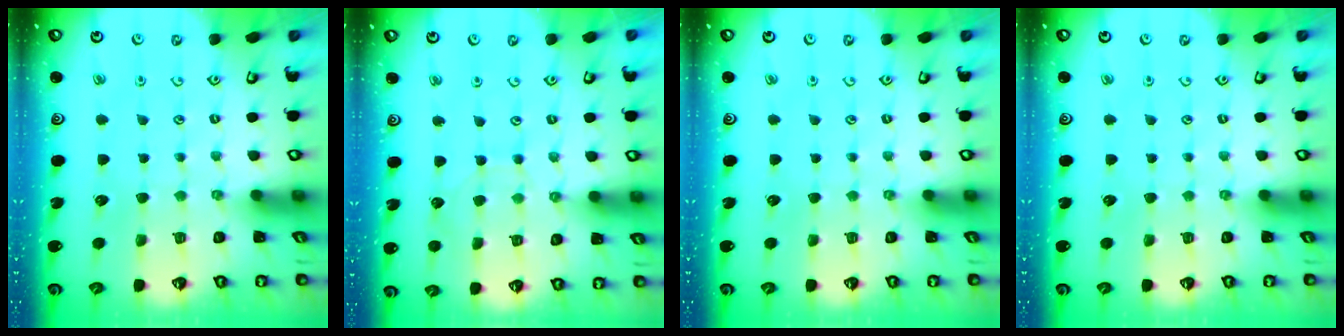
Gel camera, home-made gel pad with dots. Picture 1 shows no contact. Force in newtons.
{"total": 5.4, "press": 5.4, "slide": 0.1}
{"total": 0.0}
{"total": 0.0}